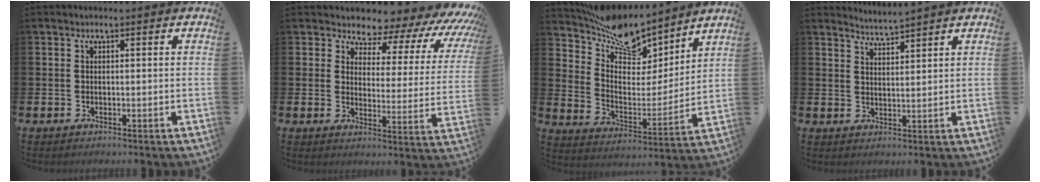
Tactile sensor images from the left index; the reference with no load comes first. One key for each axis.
{"total": 4.6, "fx": 3.9, "fy": 2.3, "fz": 0.8, "tx": -0.025, "ty": -0.049, "tz": 0.054}
{"total": 10.7, "fx": 9.6, "fy": 3.8, "fz": 2.9, "tx": -0.096, "ty": -0.068, "tz": 0.172}
{"total": 3.3, "fx": 3.2, "fy": -0.5, "fz": -0.4, "tx": 0.000, "ty": -0.020, "tz": 0.058}